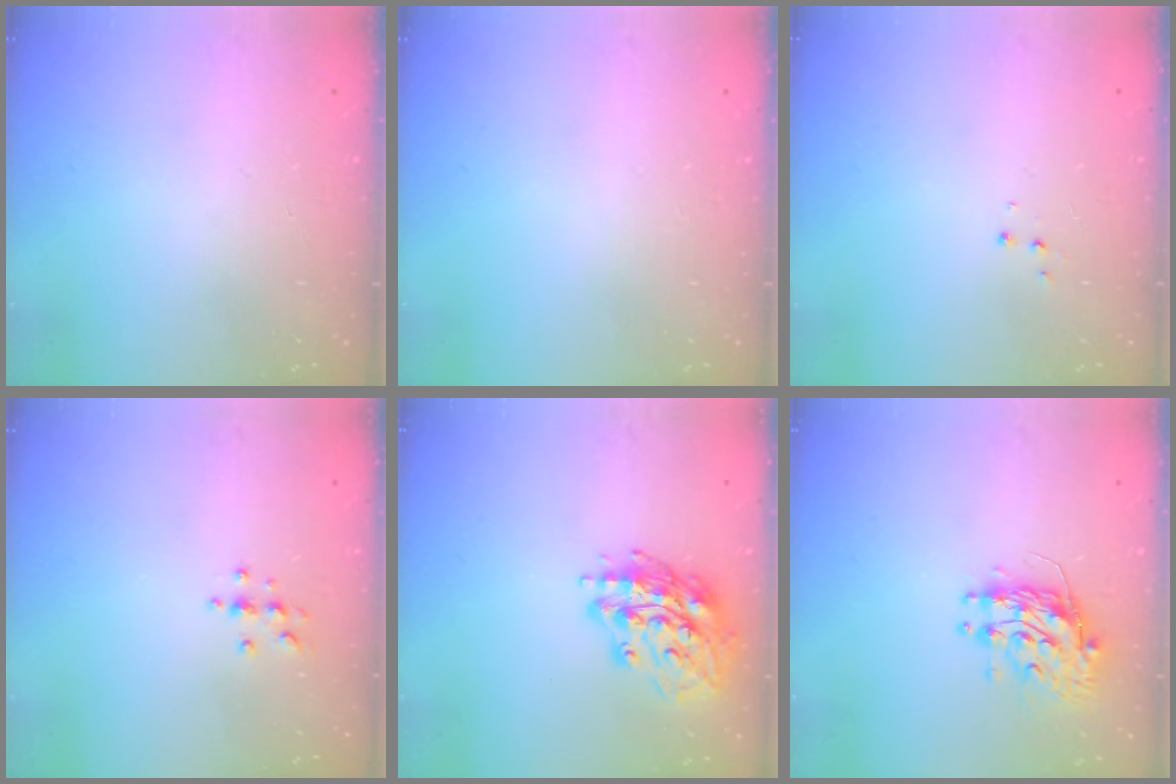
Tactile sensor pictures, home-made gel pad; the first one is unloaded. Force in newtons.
{"total": 0.0}
{"total": 3.5, "press": 3.4, "slide": 0.5}
{"total": 3.3, "press": 3.3, "slide": 0.4}
{"total": 16.0, "press": 16.0, "slide": 1.4}
{"total": 10.6, "press": 10.5, "slide": 0.8}